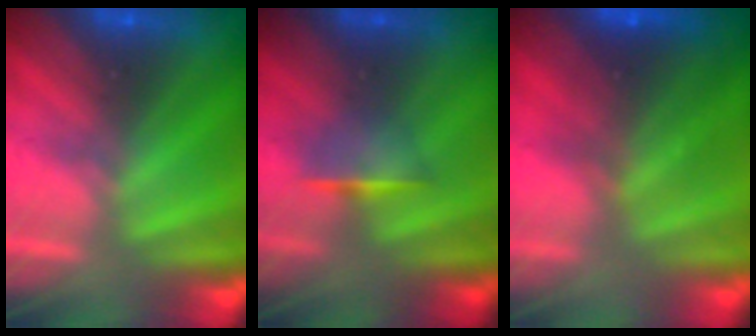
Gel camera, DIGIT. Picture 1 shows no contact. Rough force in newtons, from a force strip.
{"total": 1.2}
{"total": 7.3}